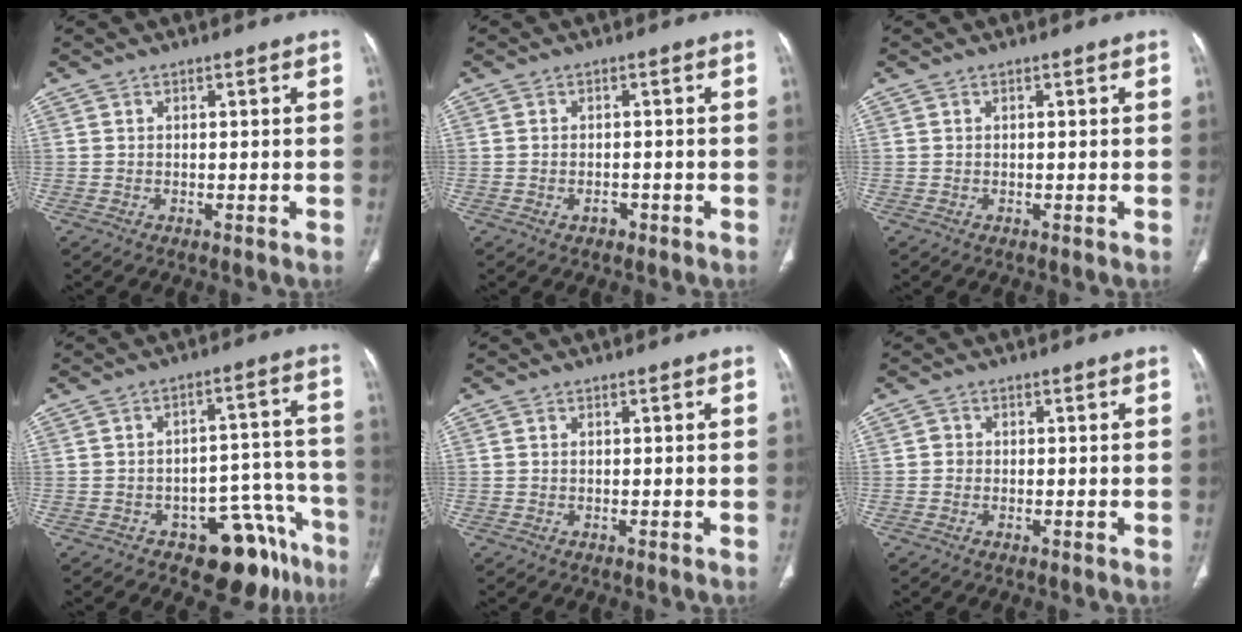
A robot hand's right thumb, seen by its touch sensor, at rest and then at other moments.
{"total": 1.6, "force": [-0.8, 1.1, 0.8], "torque": [-0.012, 0.010, -0.009]}
{"total": 0.0}
{"total": 13.1, "force": [-8.8, 6.8, 7.1], "torque": [-0.033, 0.086, -0.117]}
{"total": 0.0}
{"total": 1.0, "force": [-0.2, 1.0, 0.3], "torque": [0.001, 0.003, -0.006]}